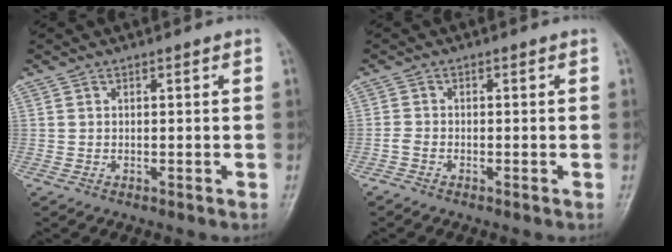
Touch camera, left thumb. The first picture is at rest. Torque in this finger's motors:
{"motor_torque": [-0.16, 0.15, -0.29, -0.05, 0.00]}